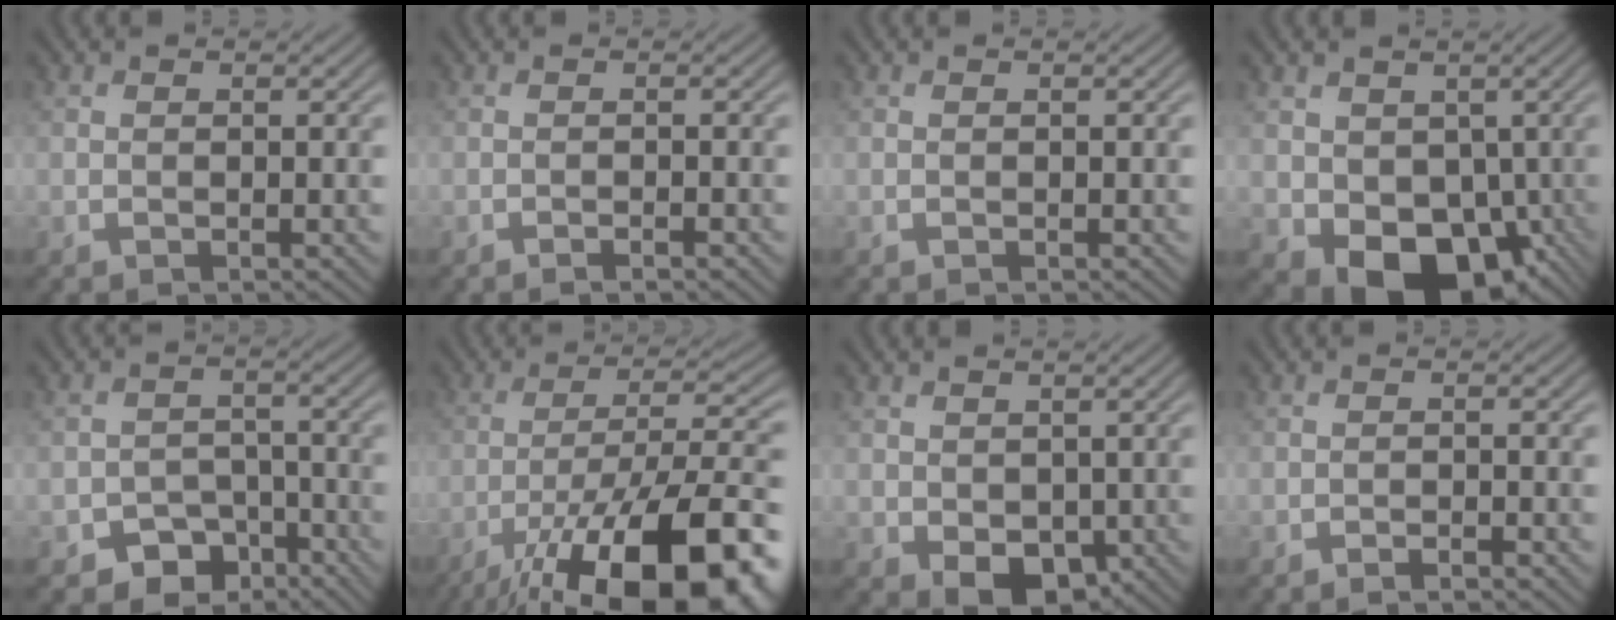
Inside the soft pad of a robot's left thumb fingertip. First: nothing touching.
{"total": 1.1, "force": [-0.8, 0.1, 0.8], "torque": [-0.012, 0.002, -0.014]}
{"total": 0.0}
{"total": 10.4, "force": [-2.4, 7.9, 6.4], "torque": [-0.113, -0.038, -0.032]}
{"total": 6.1, "force": [-4.2, 3.9, 2.0], "torque": [-0.032, -0.009, -0.070]}
{"total": 20.1, "force": [-12.0, 6.3, 14.9], "torque": [-0.213, -0.028, -0.188]}
{"total": 4.3, "force": [-0.7, 3.2, 2.8], "torque": [-0.060, -0.014, -0.009]}
{"total": 1.4, "force": [-1.1, 0.2, 0.8], "torque": [-0.012, 0.003, -0.018]}